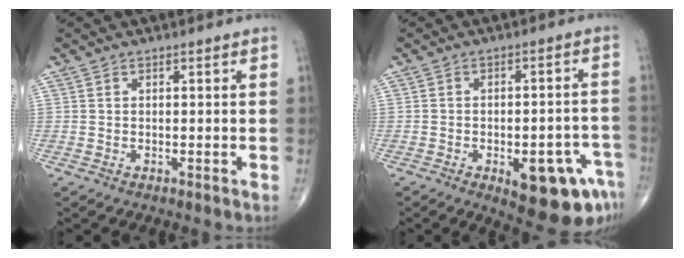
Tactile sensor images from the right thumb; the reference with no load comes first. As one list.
[{"total": 13.7, "force": [-6.4, 5.4, 10.8], "torque": [-0.102, 0.033, -0.071]}]